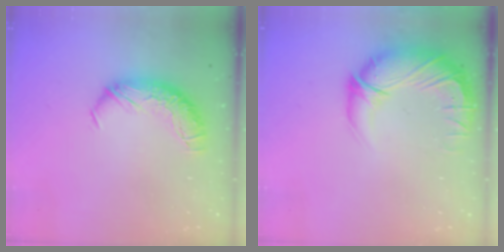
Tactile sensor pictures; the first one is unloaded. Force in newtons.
{"total": 3.7, "press": 1.1, "slide": 3.5}